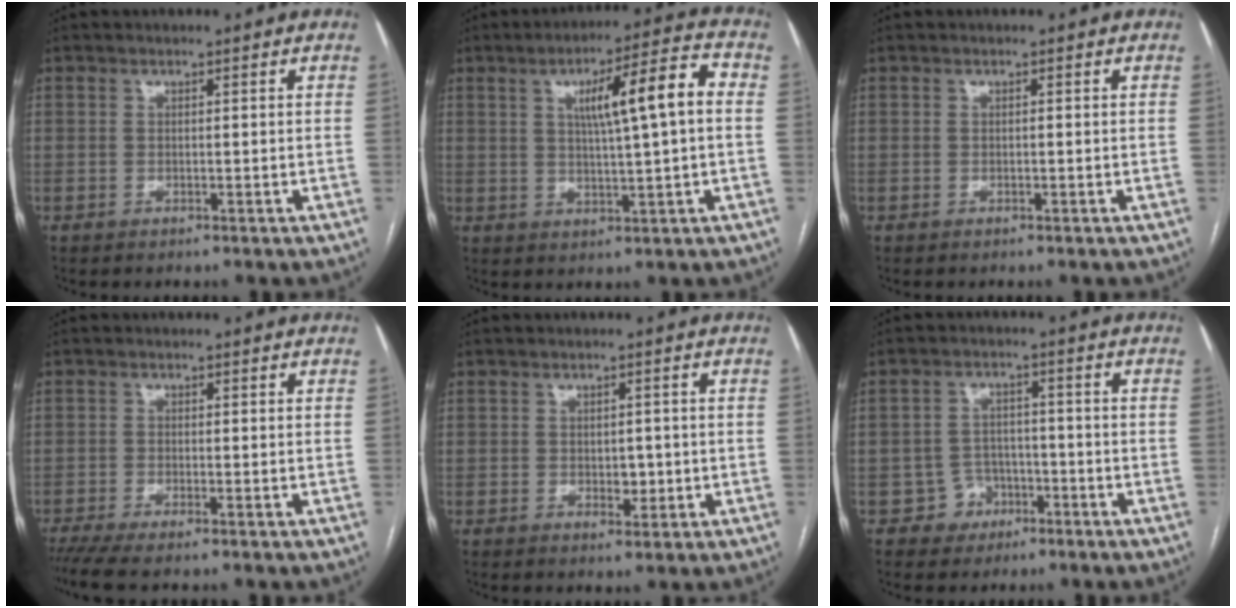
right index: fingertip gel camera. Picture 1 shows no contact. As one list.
[{"total": 10.9, "force": [2.0, 0.9, 10.7], "torque": [-0.162, 0.022, 0.030]}, {"total": 0.0}, {"total": 5.1, "force": [-4.1, 0.1, 3.1], "torque": [-0.052, -0.011, -0.073]}, {"total": 2.7, "force": [-0.4, 1.7, 2.1], "torque": [-0.024, 0.000, 0.001]}, {"total": 4.5, "force": [-2.6, 3.7, -0.1], "torque": [0.011, 0.016, -0.040]}]